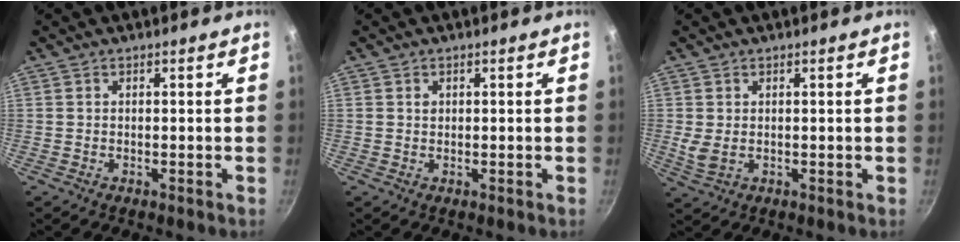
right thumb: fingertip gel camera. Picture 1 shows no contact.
{"total": 0.9, "force": [0.3, 0.7, 0.4], "torque": [-0.003, 0.003, 0.005]}
{"total": 3.7, "force": [0.5, 2.5, 2.7], "torque": [-0.049, -0.006, 0.023]}